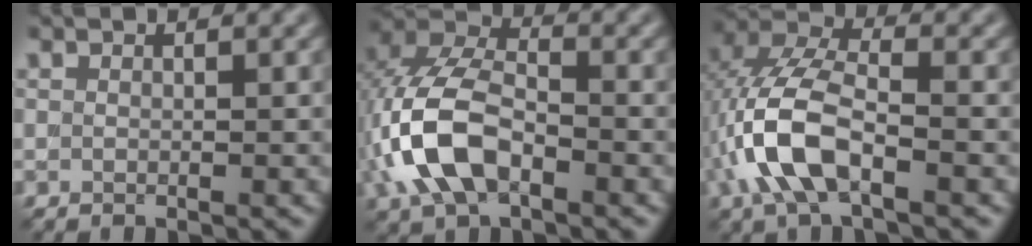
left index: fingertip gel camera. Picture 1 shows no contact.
{"total": 8.5, "force": [-2.6, 4.9, 6.5], "torque": [-0.151, 0.013, -0.061]}
{"total": 7.8, "force": [-2.4, 3.5, 6.5], "torque": [-0.149, 0.014, -0.051]}